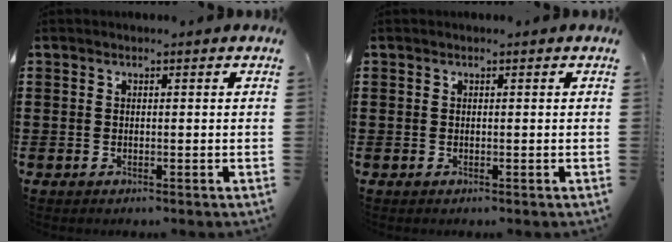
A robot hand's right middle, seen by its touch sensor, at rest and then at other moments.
{"total": 0.0}